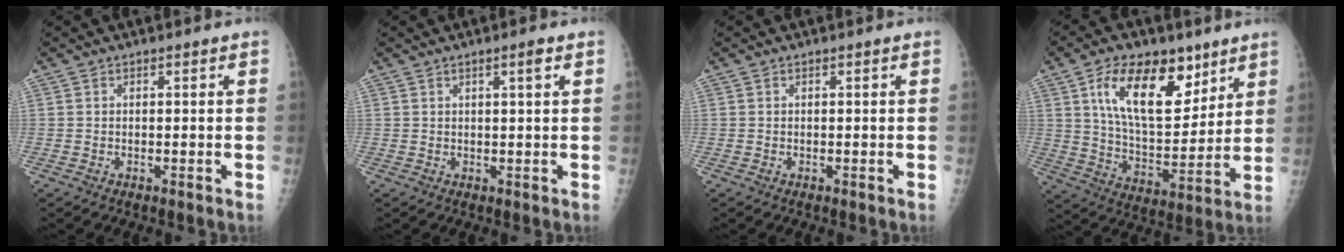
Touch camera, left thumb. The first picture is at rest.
{"total": 1.9, "force": [0.9, 0.1, 1.7], "torque": [-0.029, -0.002, 0.014]}
{"total": 0.0}
{"total": 17.9, "force": [9.0, 9.3, 12.4], "torque": [-0.161, -0.047, 0.163]}